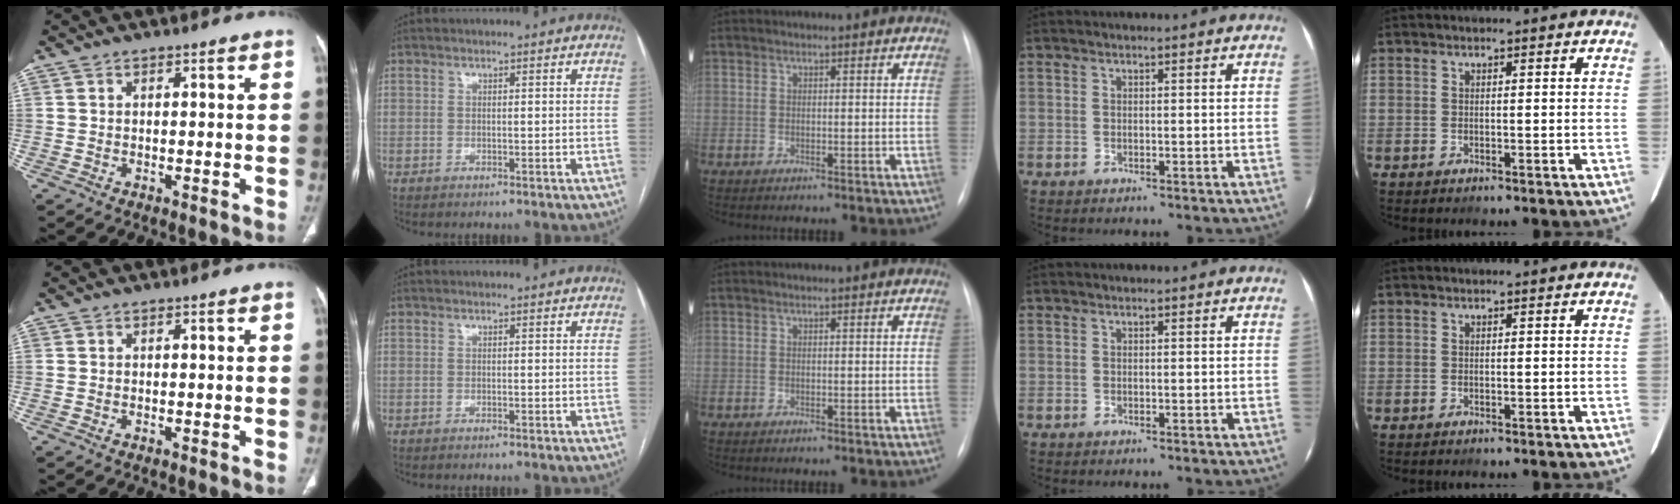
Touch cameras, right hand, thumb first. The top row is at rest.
{}